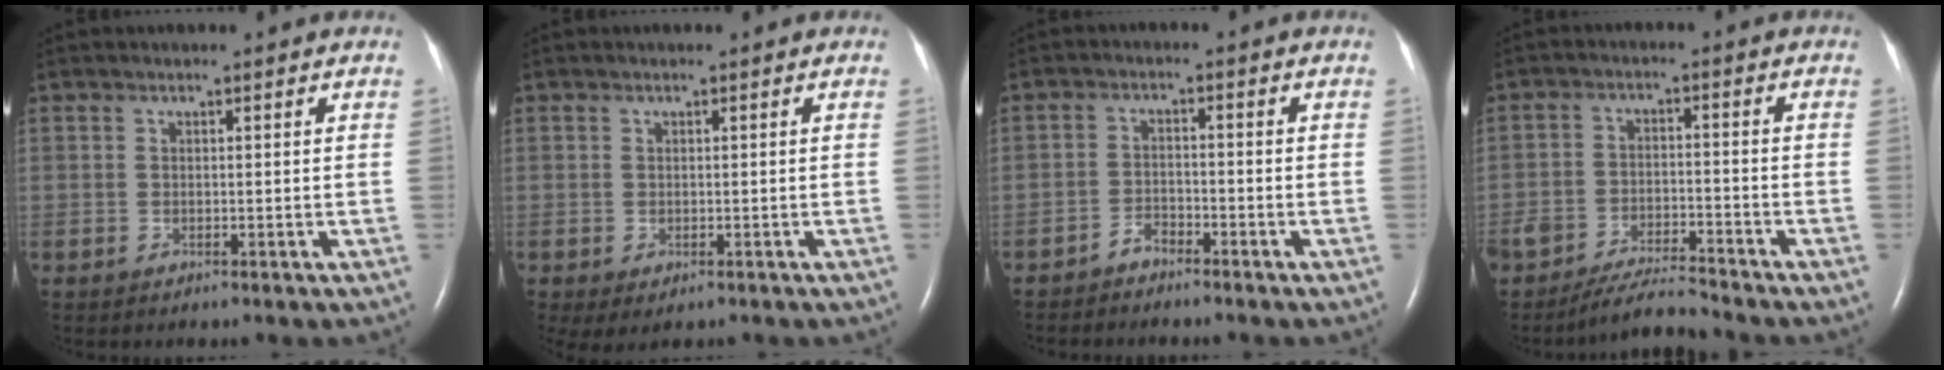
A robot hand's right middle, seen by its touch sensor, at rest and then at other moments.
{"total": 2.4, "force": [-1.1, 1.3, 1.7], "torque": [-0.032, -0.008, -0.009]}
{"total": 1.9, "force": [-1.7, 0.7, 0.3], "torque": [-0.008, 0.001, -0.031]}
{"total": 5.0, "force": [-4.9, 0.0, 0.9], "torque": [-0.017, -0.010, -0.088]}